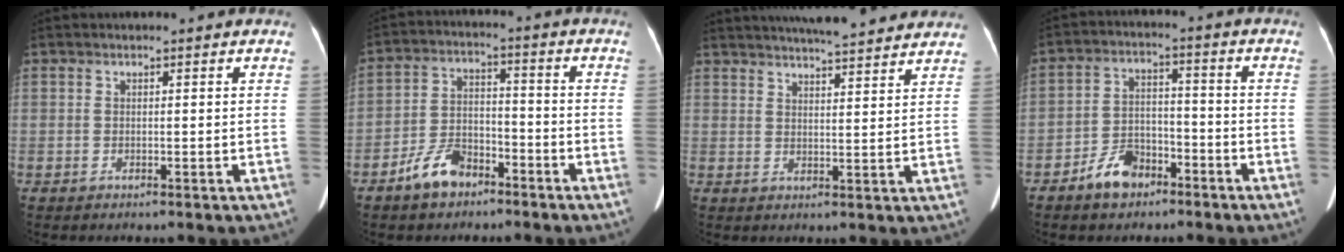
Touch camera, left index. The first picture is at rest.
{"total": 7.4, "force": [-5.1, 3.9, 3.7], "torque": [-0.084, 0.011, -0.092]}
{"total": 16.6, "force": [14.9, 2.2, 6.9], "torque": [-0.105, 0.027, 0.197]}
{"total": 6.9, "force": [-4.6, 3.9, 3.2], "torque": [-0.071, 0.015, -0.078]}